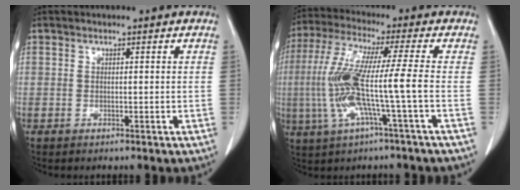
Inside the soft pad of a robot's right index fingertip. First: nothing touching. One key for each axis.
{"total": 12.1, "fx": -2.2, "fy": -0.6, "fz": 11.9, "tx": -0.255, "ty": 0.002, "tz": -0.047}